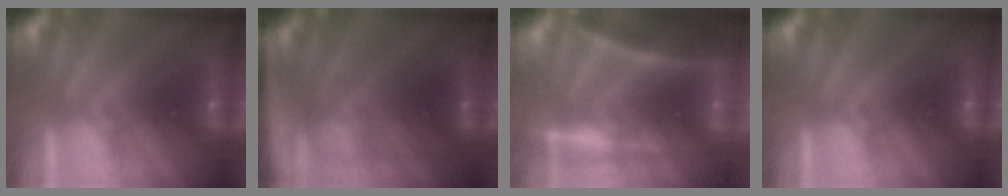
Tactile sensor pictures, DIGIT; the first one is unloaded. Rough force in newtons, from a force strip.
{"total": 5.7}
{"total": 7.3}
{"total": 0.0}